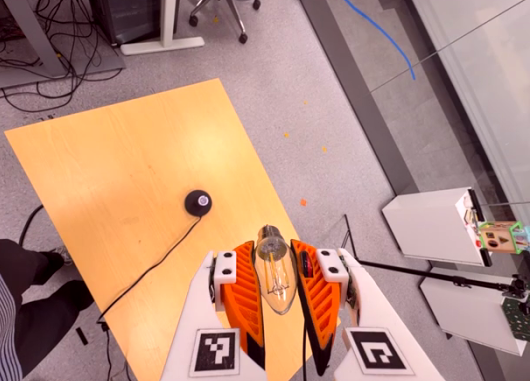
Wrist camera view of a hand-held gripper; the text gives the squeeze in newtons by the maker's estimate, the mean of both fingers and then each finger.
{"total": 22.2, "left": 24.8, "right": 19.6}